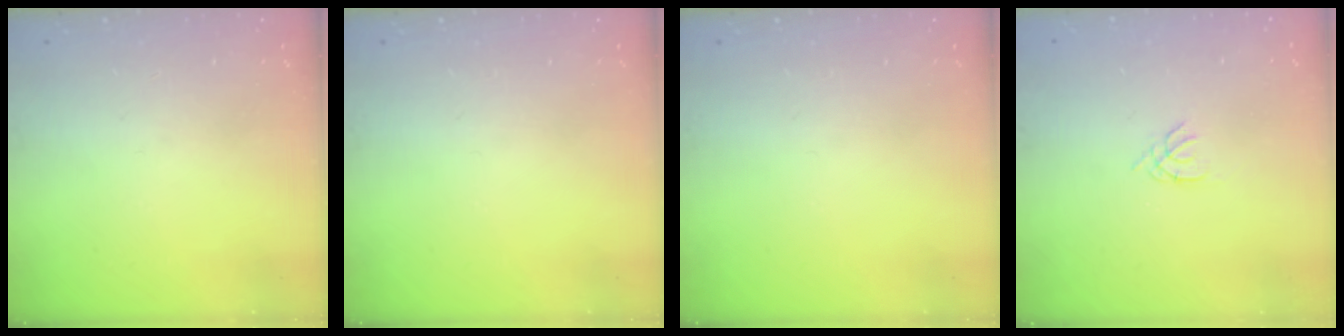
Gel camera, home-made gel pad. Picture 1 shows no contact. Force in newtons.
{"total": 0.0}
{"total": 0.0}
{"total": 1.2, "press": 1.2, "slide": 0.3}